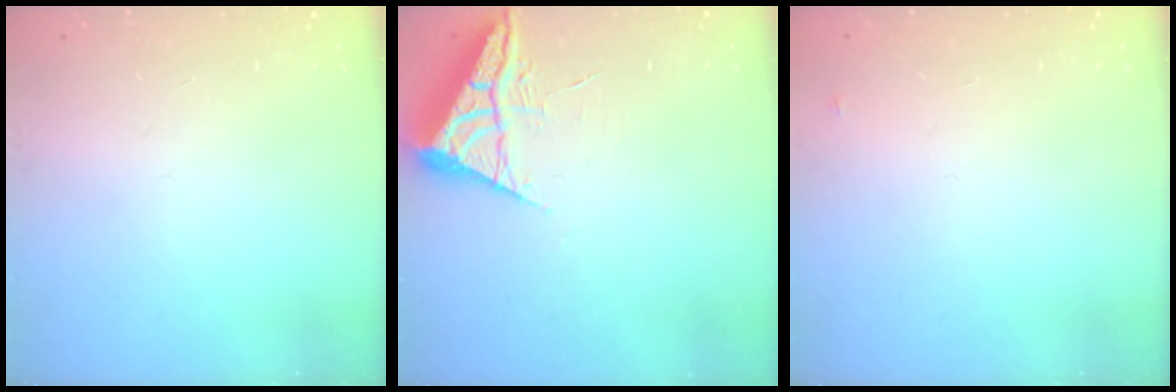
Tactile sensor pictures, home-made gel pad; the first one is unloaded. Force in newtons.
{"total": 6.3, "press": 6.3, "slide": 0.9}
{"total": 2.6, "press": 2.6, "slide": 0.2}